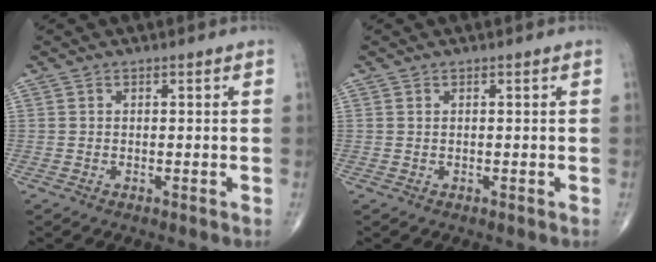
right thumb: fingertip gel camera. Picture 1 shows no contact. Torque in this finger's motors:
{"motor_torque": [-0.25, 0.02, 0.19, 0.44, 0.06]}